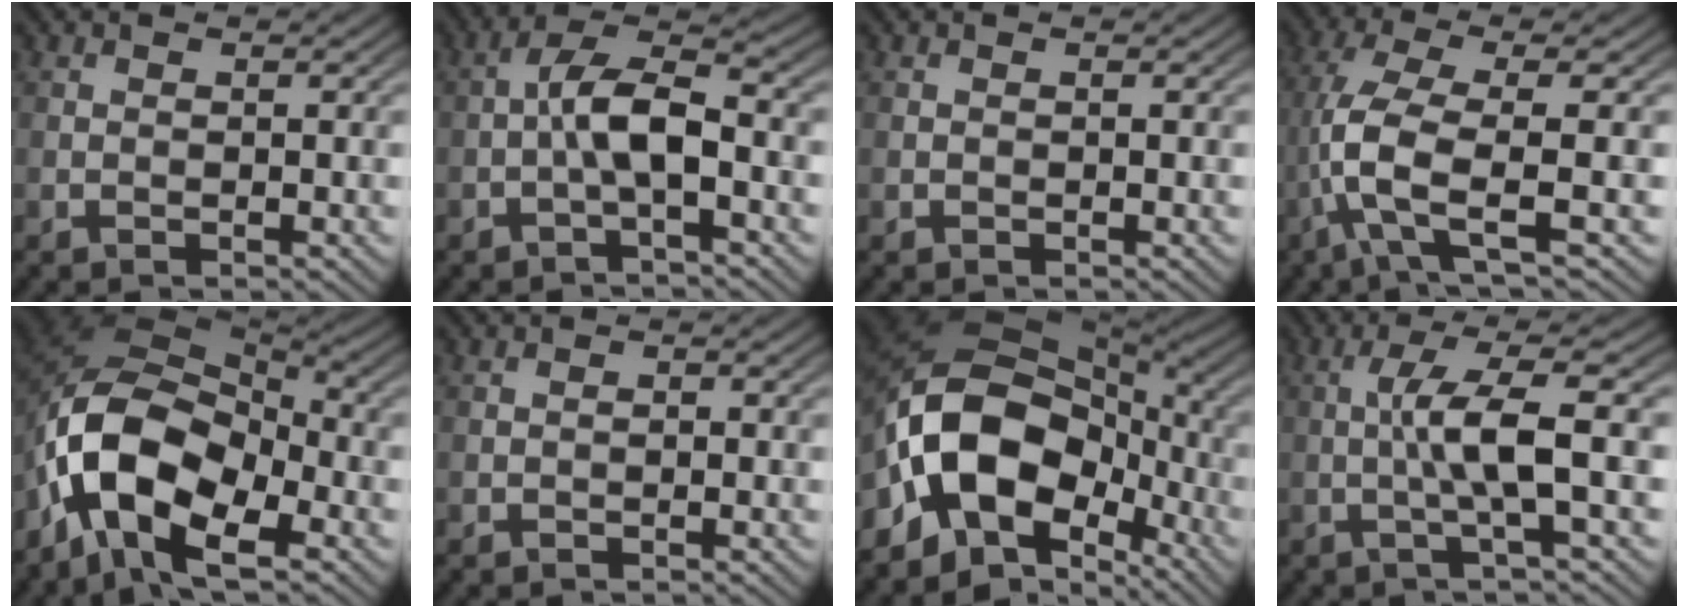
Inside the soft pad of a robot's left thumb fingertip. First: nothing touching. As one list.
[{"total": 6.0, "force": [-1.4, 1.9, 5.6], "torque": [-0.105, 0.017, -0.034]}, {"total": 0.0}, {"total": 8.0, "force": [-2.1, 1.8, 7.5], "torque": [-0.155, 0.011, -0.057]}, {"total": 14.1, "force": [-5.6, 7.9, 10.2], "torque": [-0.210, -0.019, -0.112]}, {"total": 0.5, "force": [-0.2, 0.3, 0.4], "torque": [-0.005, 0.002, -0.003]}, {"total": 16.1, "force": [-4.7, 9.7, 11.9], "torque": [-0.226, 0.002, -0.109]}, {"total": 6.3, "force": [-0.4, 0.8, 6.3], "torque": [-0.118, 0.019, -0.016]}]